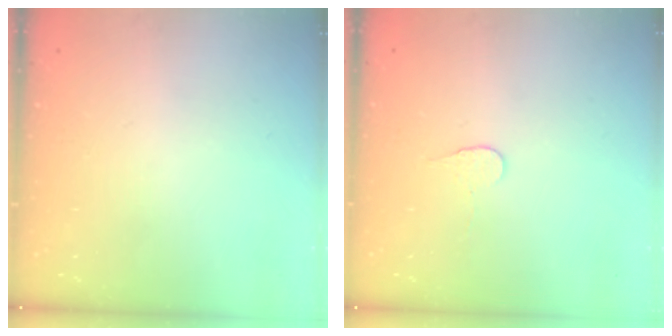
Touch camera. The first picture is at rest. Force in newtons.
{"total": 3.8, "press": 3.8, "slide": 0.4}